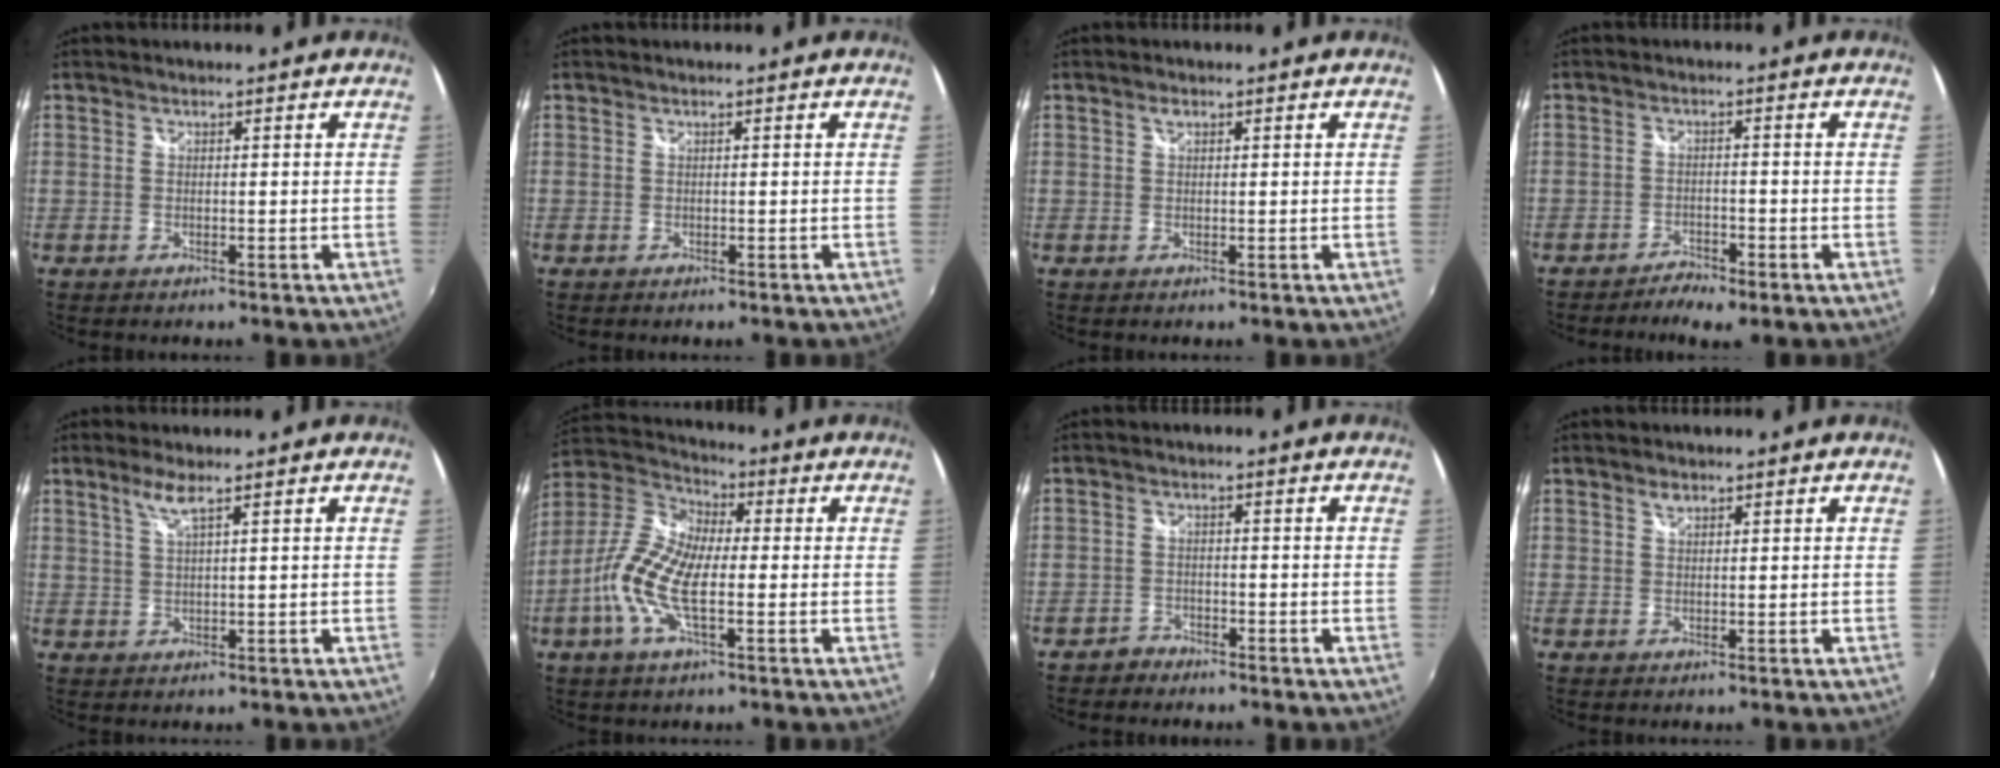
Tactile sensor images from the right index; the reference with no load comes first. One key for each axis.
{"total": 0.0}
{"total": 0.9, "fx": 0.5, "fy": 0.5, "fz": 0.6, "tx": -0.010, "ty": 0.003, "tz": 0.007}
{"total": 4.0, "fx": -3.3, "fy": 1.1, "fz": 1.9, "tx": -0.055, "ty": -0.008, "tz": -0.061}
{"total": 2.9, "fx": 1.8, "fy": -0.1, "fz": 2.2, "tx": -0.046, "ty": 0.000, "tz": 0.038}
{"total": 13.0, "fx": -2.7, "fy": 5.1, "fz": 11.7, "tx": -0.250, "ty": 0.008, "tz": -0.064}
{"total": 2.3, "fx": -2.1, "fy": 1.1, "fz": -0.2, "tx": -0.003, "ty": 0.004, "tz": -0.041}
{"total": 1.1, "fx": 0.8, "fy": 0.6, "fz": 0.5, "tx": -0.007, "ty": 0.002, "tz": 0.013}